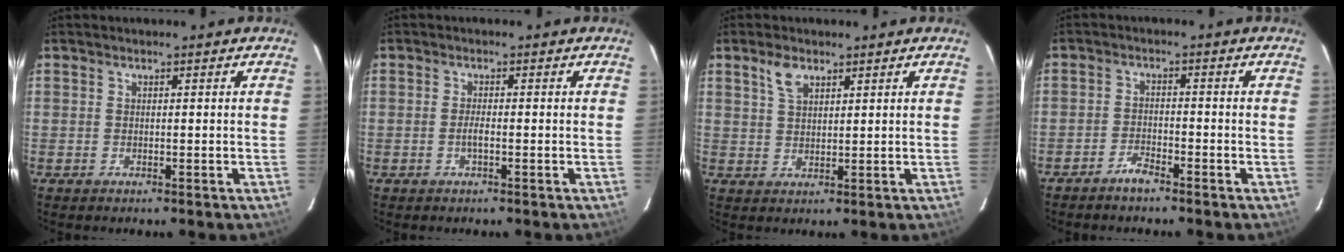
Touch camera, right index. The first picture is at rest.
{"total": 1.5, "force": [-0.6, 0.2, 1.4], "torque": [-0.027, -0.002, -0.012]}
{"total": 3.8, "force": [2.4, 2.0, 2.3], "torque": [-0.043, 0.007, 0.048]}
{"total": 3.0, "force": [-2.6, 0.6, 1.2], "torque": [-0.039, 0.004, -0.051]}